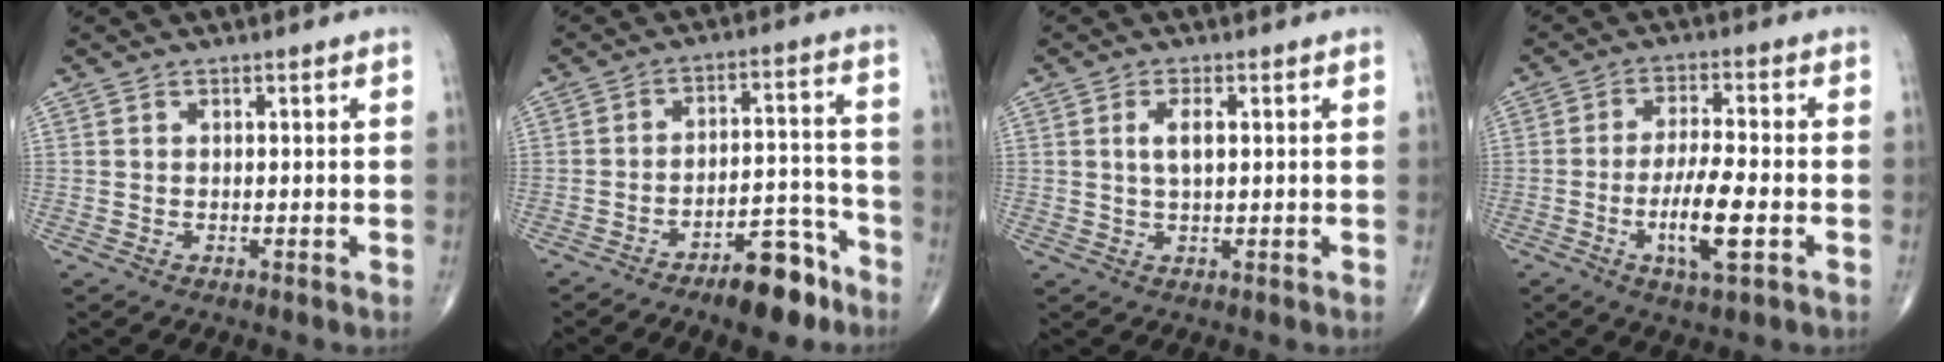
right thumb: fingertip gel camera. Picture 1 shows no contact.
{"total": 10.7, "force": [-7.5, 3.9, 6.6], "torque": [-0.076, 0.071, -0.119]}
{"total": 3.4, "force": [0.7, 1.4, 3.0], "torque": [-0.056, -0.002, 0.012]}
{"total": 9.5, "force": [-2.9, 2.2, 8.7], "torque": [-0.164, 0.007, -0.053]}